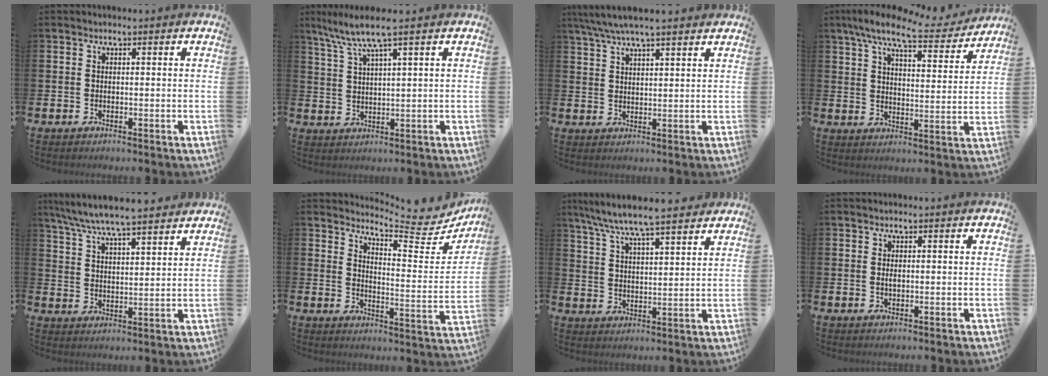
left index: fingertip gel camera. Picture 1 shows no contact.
{"total": 5.9, "force": [4.0, 0.3, 4.3], "torque": [-0.093, -0.012, 0.067]}
{"total": 5.5, "force": [4.8, 0.6, 2.6], "torque": [-0.062, -0.010, 0.088]}
{"total": 9.2, "force": [7.9, 1.7, 4.4], "torque": [-0.095, -0.039, 0.134]}
{"total": 7.3, "force": [7.0, 0.3, 2.2], "torque": [-0.073, -0.036, 0.126]}
{"total": 6.3, "force": [6.0, 0.7, 1.8], "torque": [-0.030, -0.058, 0.094]}
{"total": 7.7, "force": [7.3, 0.4, 2.6], "torque": [-0.080, -0.033, 0.131]}
{"total": 0.7, "force": [0.1, 0.3, 0.6], "torque": [-0.015, 0.001, 0.002]}